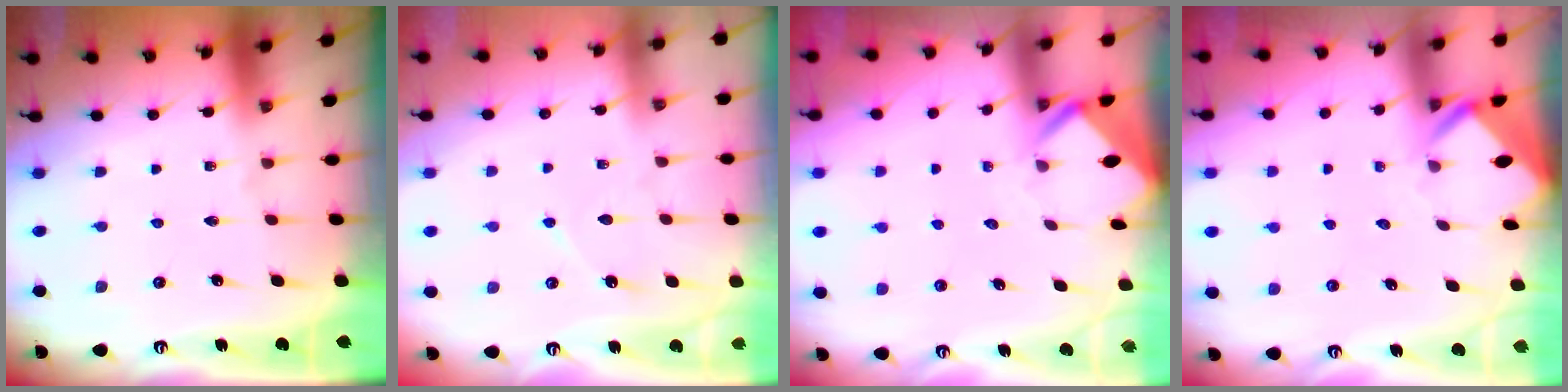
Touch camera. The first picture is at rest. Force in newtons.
{"total": 4.0, "press": 3.9, "slide": 0.5}
{"total": 2.8, "press": 2.8, "slide": 0.2}
{"total": 2.5, "press": 2.4, "slide": 0.3}